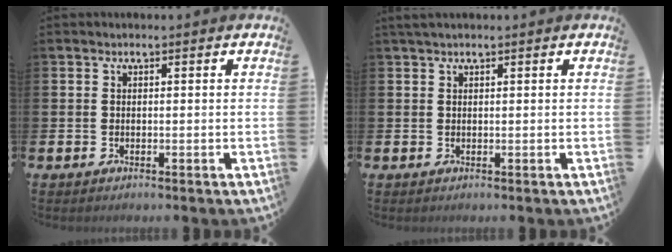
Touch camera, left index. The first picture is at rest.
{"total": 1.1, "force": [0.9, 0.2, 0.6], "torque": [-0.006, 0.001, 0.015]}